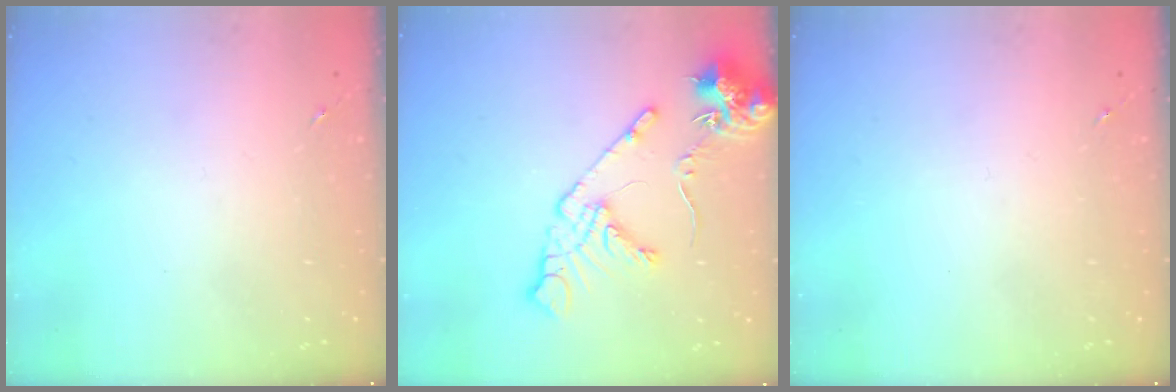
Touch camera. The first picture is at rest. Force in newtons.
{"total": 13.0, "press": 12.9, "slide": 1.7}
{"total": 0.0}